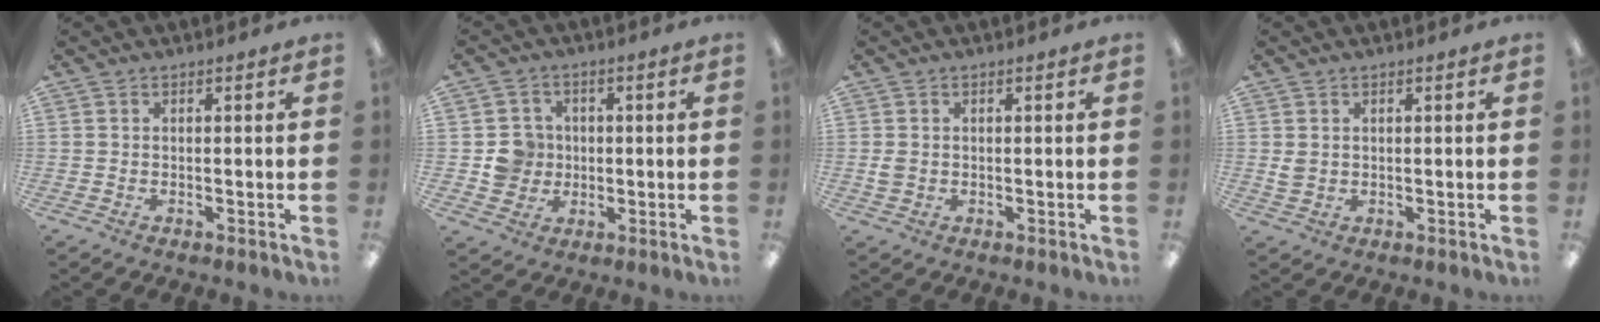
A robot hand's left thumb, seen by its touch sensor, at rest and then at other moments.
{"total": 6.4, "force": [-0.1, 6.3, 1.2], "torque": [-0.013, 0.007, 0.001]}
{"total": 1.7, "force": [0.1, 1.5, 0.9], "torque": [-0.009, 0.002, 0.000]}
{"total": 2.2, "force": [0.7, 1.7, 1.3], "torque": [-0.027, 0.004, 0.012]}